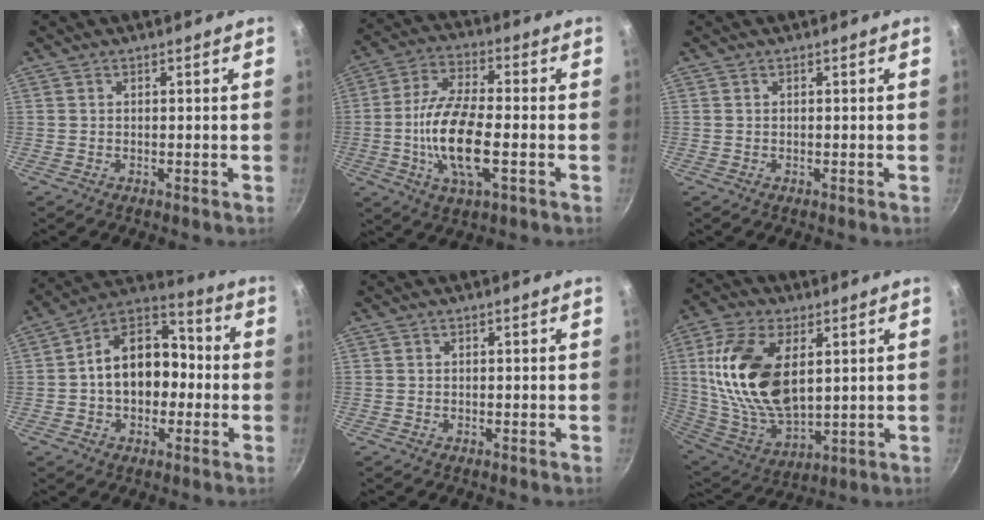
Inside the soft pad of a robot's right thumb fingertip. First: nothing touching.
{"total": 14.6, "force": [-2.7, 5.5, 13.2], "torque": [-0.264, 0.013, -0.052]}
{"total": 0.0}
{"total": 15.5, "force": [-0.7, 10.5, 11.5], "torque": [-0.147, 0.044, -0.022]}
{"total": 0.0}
{"total": 20.3, "force": [4.3, 10.8, 16.7], "torque": [-0.327, -0.019, 0.089]}